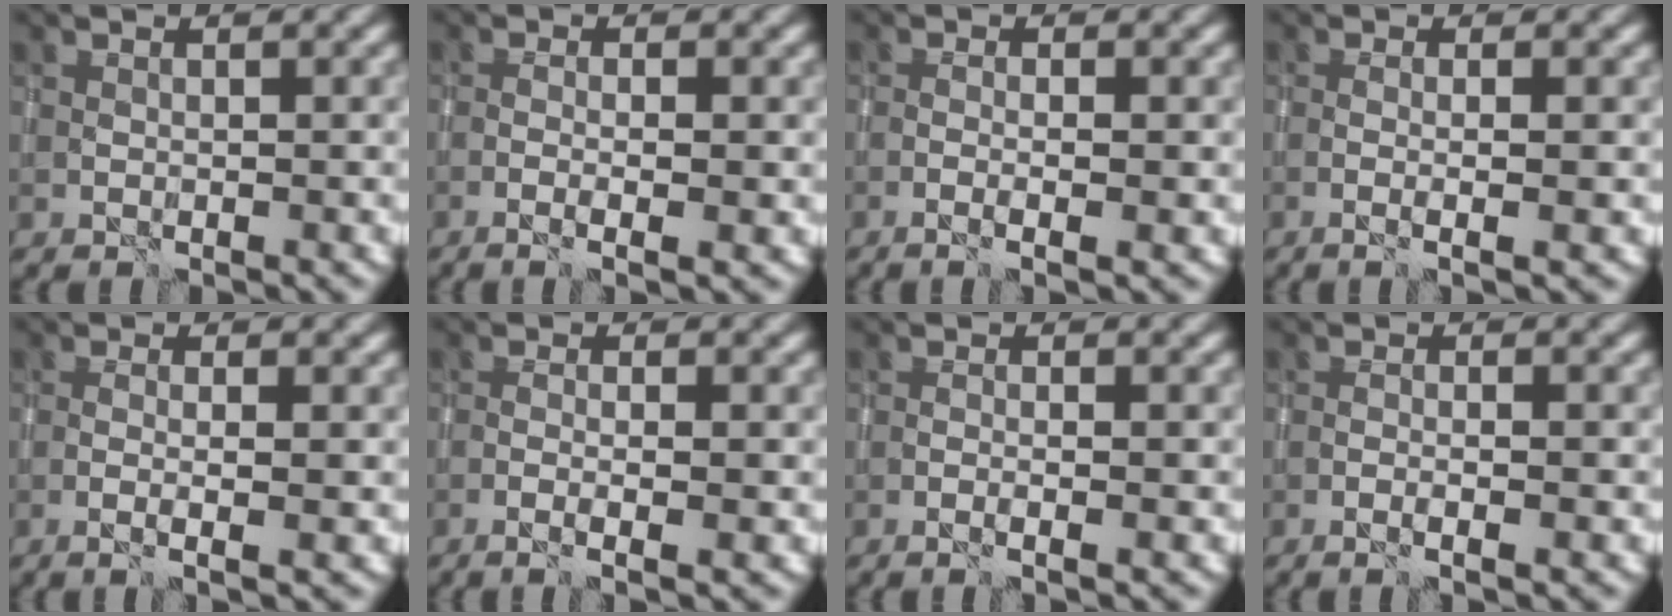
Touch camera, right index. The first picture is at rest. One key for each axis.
{"total": 2.7, "fx": -1.0, "fy": 0.3, "fz": 2.5, "tx": -0.048, "ty": 0.001, "tz": -0.023}
{"total": 2.1, "fx": -0.8, "fy": 0.1, "fz": 1.9, "tx": -0.038, "ty": 0.002, "tz": -0.018}
{"total": 2.6, "fx": -0.4, "fy": 0.4, "fz": 2.5, "tx": -0.038, "ty": 0.003, "tz": -0.015}
{"total": 3.1, "fx": -0.5, "fy": 0.5, "fz": 3.0, "tx": -0.050, "ty": 0.000, "tz": -0.014}
{"total": 3.0, "fx": -1.1, "fy": 0.4, "fz": 2.8, "tx": -0.051, "ty": 0.000, "tz": -0.025}
{"total": 1.5, "fx": -0.6, "fy": -0.1, "fz": 1.4, "tx": -0.027, "ty": 0.003, "tz": -0.013}
{"total": 2.0, "fx": -0.9, "fy": 0.1, "fz": 1.8, "tx": -0.035, "ty": 0.004, "tz": -0.018}